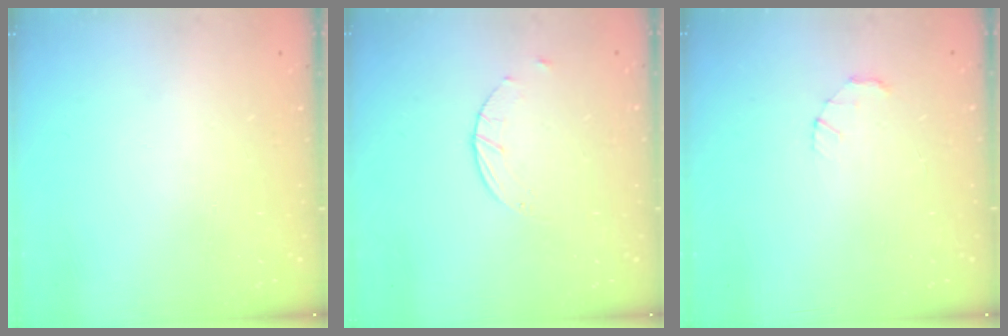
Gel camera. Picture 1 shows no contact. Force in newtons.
{"total": 2.6, "press": 2.6, "slide": 0.4}
{"total": 1.4, "press": 1.3, "slide": 0.3}